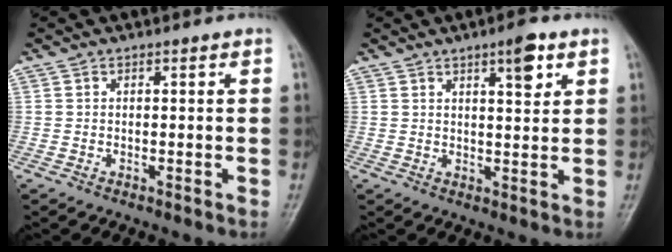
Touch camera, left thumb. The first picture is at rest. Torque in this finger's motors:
{"motor_torque": [0.07, 0.02, 0.05, 0.23, 0.08]}